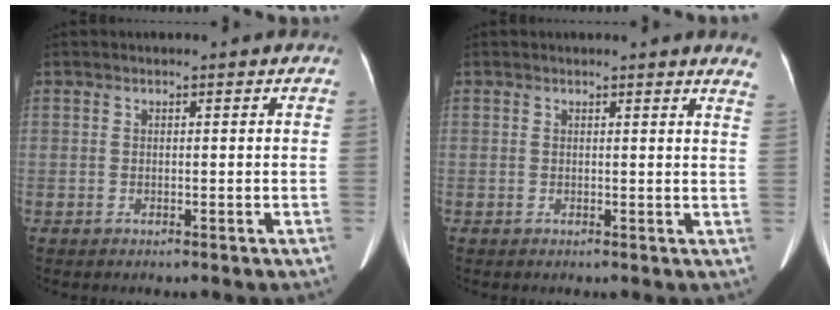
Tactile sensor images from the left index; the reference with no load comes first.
{"total": 3.6, "force": [3.4, -0.2, 1.3], "torque": [-0.016, -0.017, 0.014]}